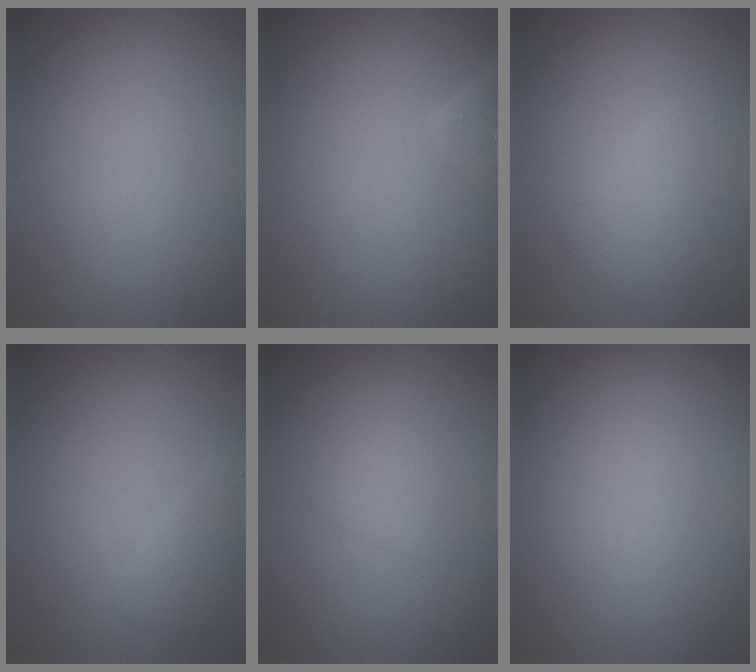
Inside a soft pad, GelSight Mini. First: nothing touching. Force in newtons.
{"total": 2.1, "press": 2.1, "slide": 0.1}
{"total": 2.6, "press": 2.6, "slide": 0.2}
{"total": 1.3, "press": 1.3, "slide": 0.0}
{"total": 1.5, "press": 1.5, "slide": 0.1}
{"total": 0.0}